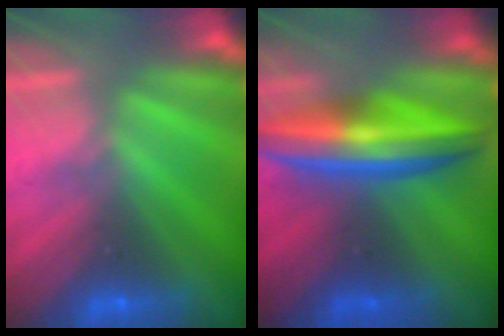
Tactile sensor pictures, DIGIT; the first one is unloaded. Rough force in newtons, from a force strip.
{"total": 5.8}